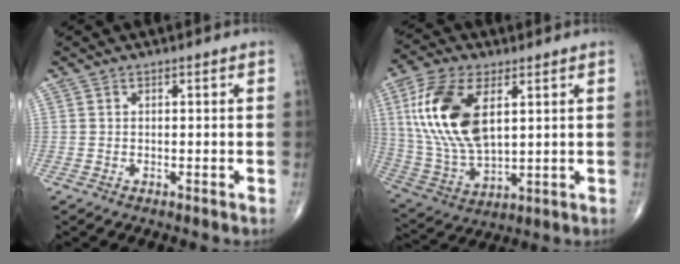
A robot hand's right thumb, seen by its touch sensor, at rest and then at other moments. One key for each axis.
{"total": 18.3, "fx": 5.2, "fy": 9.5, "fz": 14.7, "tx": -0.297, "ty": -0.014, "tz": 0.103}